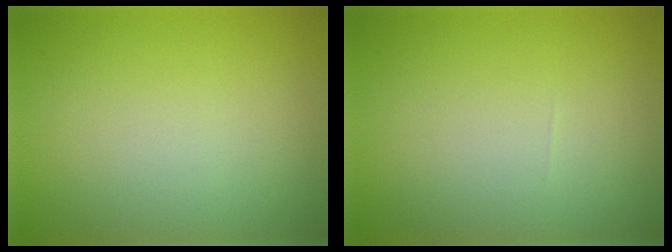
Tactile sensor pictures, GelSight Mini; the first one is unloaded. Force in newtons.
{"total": 0.0}